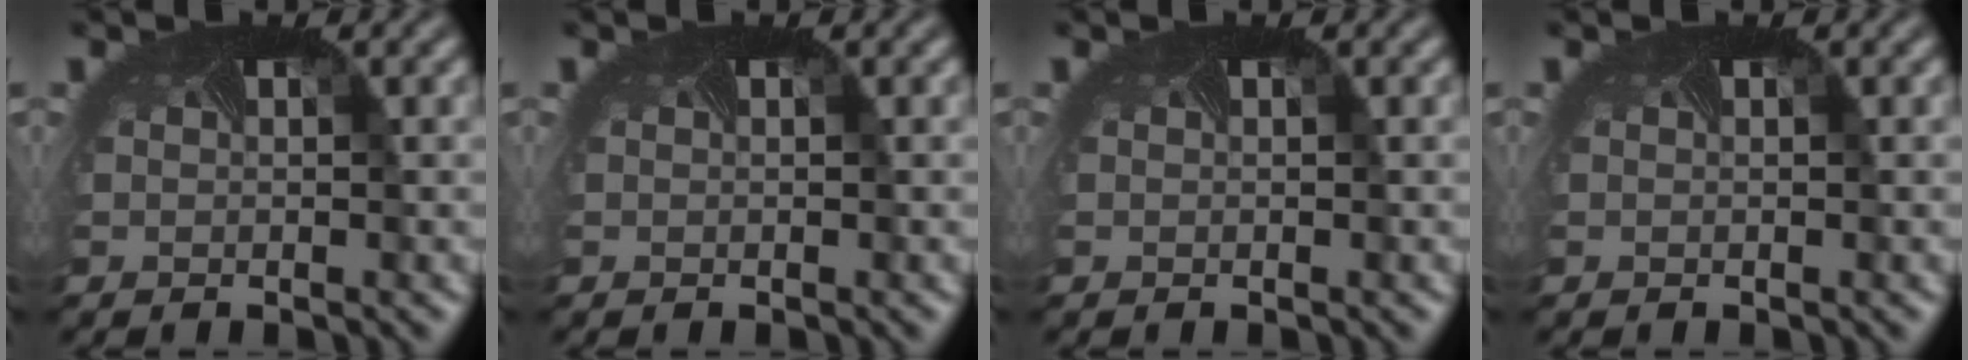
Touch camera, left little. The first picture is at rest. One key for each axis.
{"total": 0.0}
{"total": 0.0}
{"total": 0.0}